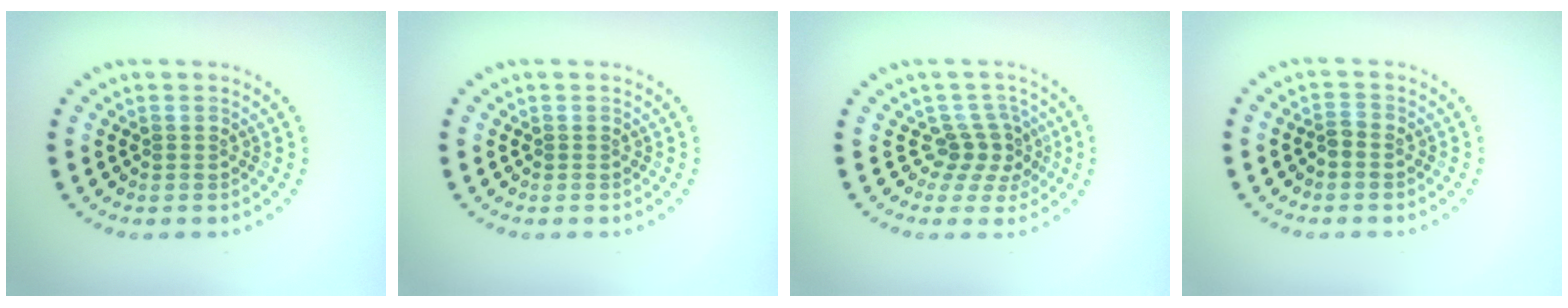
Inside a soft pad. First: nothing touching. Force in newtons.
{"total": 0.0}
{"total": 2.5, "press": 1.9, "slide": 1.7}
{"total": 1.0, "press": 0.8, "slide": 0.6}